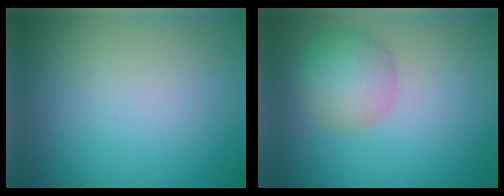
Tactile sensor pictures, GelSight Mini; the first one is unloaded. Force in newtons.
{"total": 4.3, "press": 4.3, "slide": 0.1}